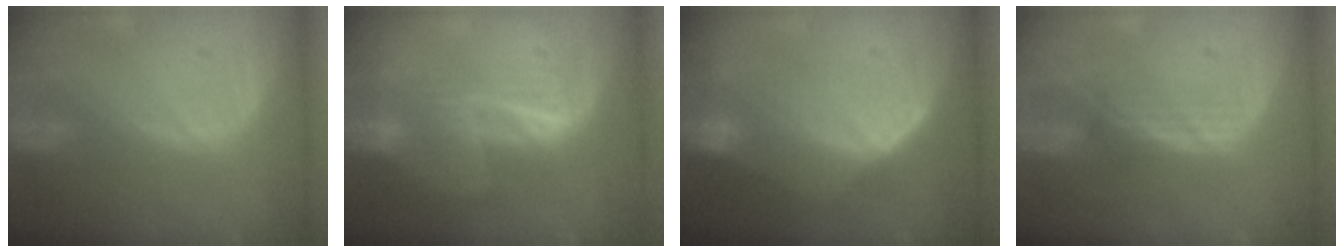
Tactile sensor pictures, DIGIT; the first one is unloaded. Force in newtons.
{"total": 6.8, "press": 5.5, "slide": 4.0}
{"total": 7.2, "press": 6.7, "slide": 2.8}
{"total": 2.3, "press": 2.2, "slide": 0.6}